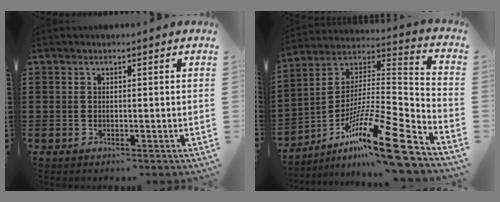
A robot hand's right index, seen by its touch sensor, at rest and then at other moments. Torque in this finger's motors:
{"motor_torque": [0.25, -0.19, 1.01, 0.14]}